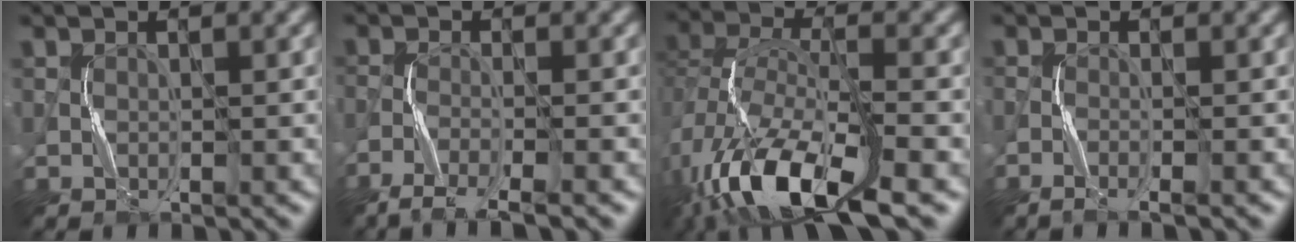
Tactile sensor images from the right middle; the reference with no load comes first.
{"total": 3.9, "force": [-3.0, 0.6, 2.5], "torque": [-0.045, -0.005, -0.066]}
{"total": 12.6, "force": [-7.2, 4.5, 9.3], "torque": [-0.193, -0.014, -0.140]}
{"total": 1.8, "force": [-1.2, 0.2, 1.3], "torque": [-0.024, -0.003, -0.031]}